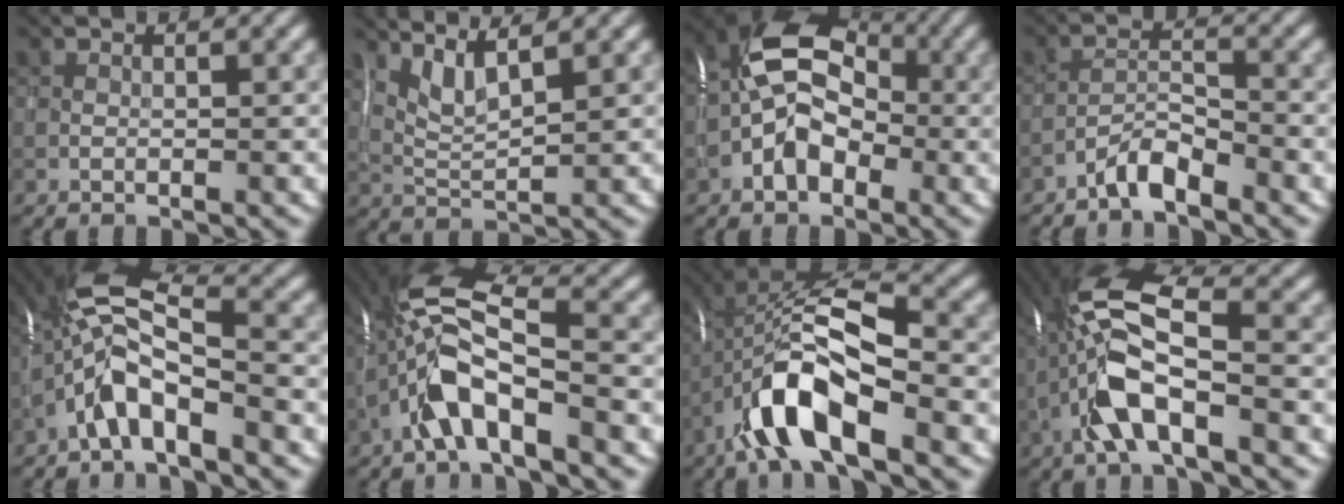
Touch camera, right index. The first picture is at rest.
{"total": 3.1, "force": [2.3, 0.3, 2.0], "torque": [-0.050, -0.004, 0.055]}
{"total": 6.8, "force": [-1.1, 4.7, 4.8], "torque": [-0.081, 0.015, -0.035]}
{"total": 2.8, "force": [-2.3, 0.5, 1.4], "torque": [-0.027, 0.009, -0.049]}
{"total": 6.9, "force": [-2.8, 2.0, 6.0], "torque": [-0.123, 0.017, -0.063]}
{"total": 8.4, "force": [-2.7, 2.6, 7.5], "torque": [-0.149, 0.020, -0.058]}
{"total": 10.6, "force": [-4.1, 4.0, 8.9], "torque": [-0.173, 0.014, -0.079]}
{"total": 9.3, "force": [-1.9, 3.1, 8.6], "torque": [-0.180, 0.021, -0.045]}